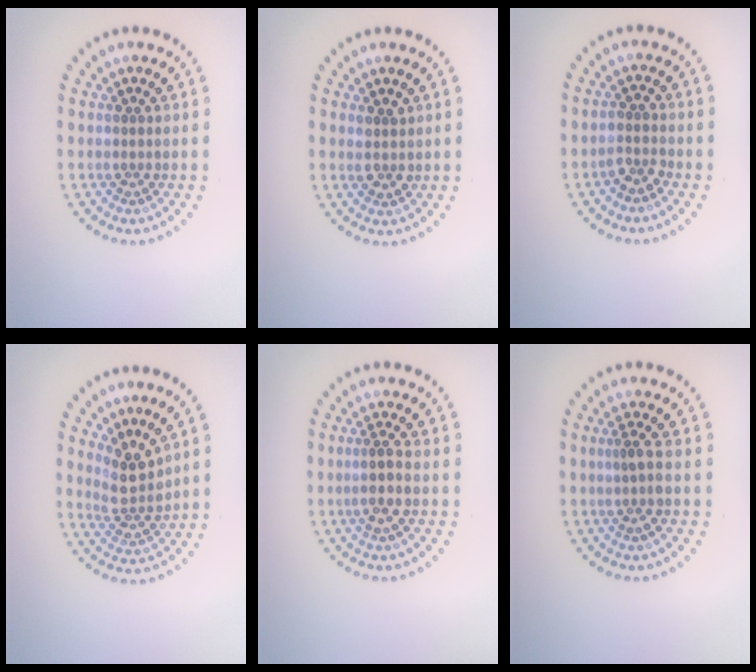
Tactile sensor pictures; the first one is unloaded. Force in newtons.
{"total": 1.6, "press": 1.4, "slide": 0.6}
{"total": 1.3, "press": 1.1, "slide": 0.6}
{"total": 2.9, "press": 2.4, "slide": 1.7}
{"total": 1.7, "press": 1.5, "slide": 0.8}
{"total": 1.4, "press": 1.0, "slide": 0.9}